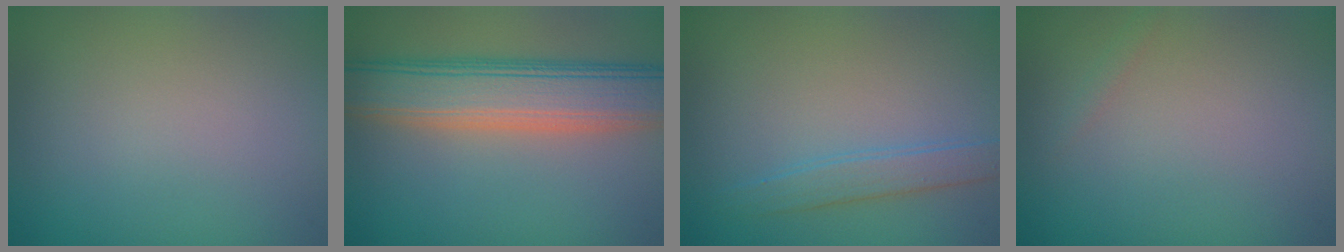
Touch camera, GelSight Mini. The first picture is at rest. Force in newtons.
{"total": 7.9, "press": 7.9, "slide": 0.4}
{"total": 2.1, "press": 2.1, "slide": 0.1}
{"total": 0.5, "press": 0.5, "slide": 0.0}